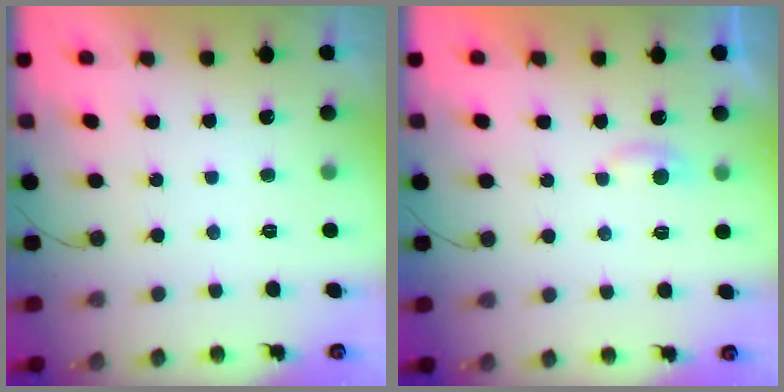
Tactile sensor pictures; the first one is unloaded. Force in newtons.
{"total": 3.2, "press": 3.1, "slide": 0.3}